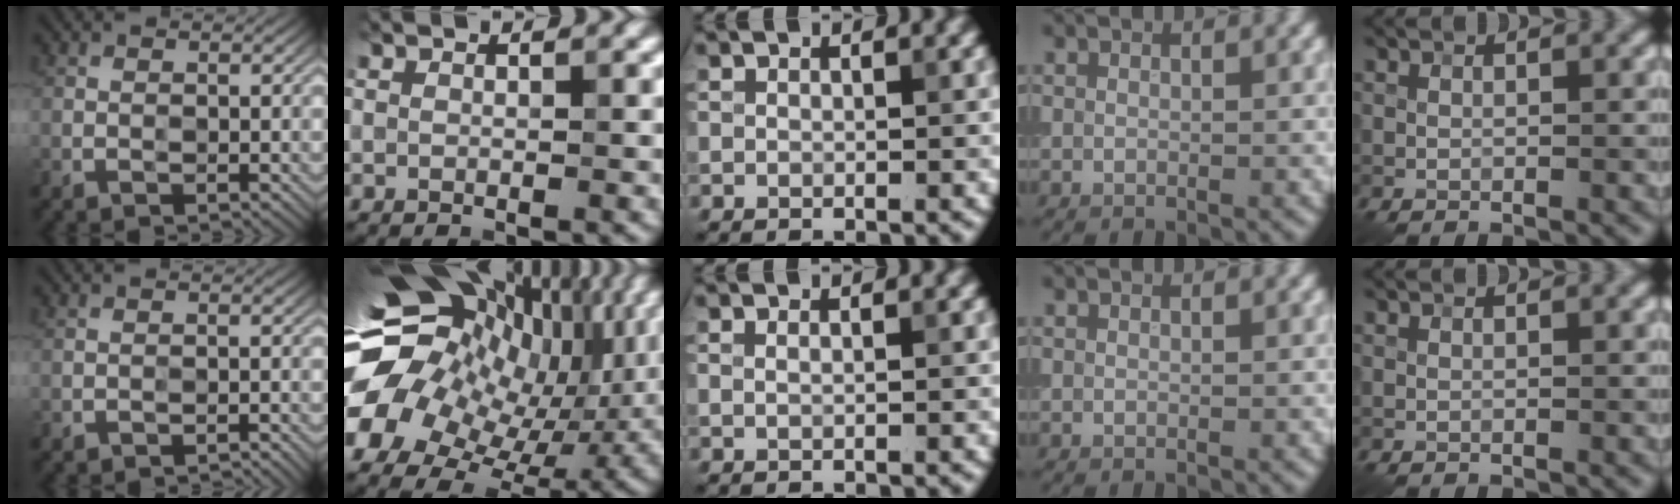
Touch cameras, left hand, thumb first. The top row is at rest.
{"thumb": {"total": 1.5, "force": [-1.4, -0.4, -0.4], "torque": [0.010, 0.002, -0.028]}, "index": {"total": 18.3, "force": [2.7, 12.5, 13.2], "torque": [-0.263, 0.005, 0.066]}, "middle": {"total": 0.8, "force": [0.4, 0.4, 0.5], "torque": [-0.007, -0.004, -0.003]}}